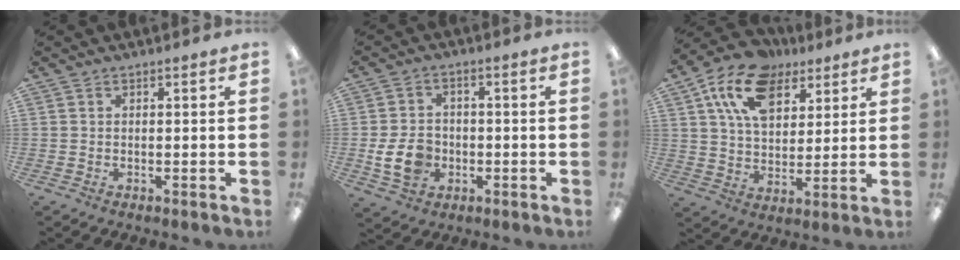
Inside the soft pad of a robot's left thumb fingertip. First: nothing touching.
{"total": 8.3, "force": [-2.0, 6.3, 5.1], "torque": [-0.091, 0.008, -0.035]}
{"total": 15.9, "force": [8.9, 10.0, 8.5], "torque": [-0.153, -0.028, 0.164]}